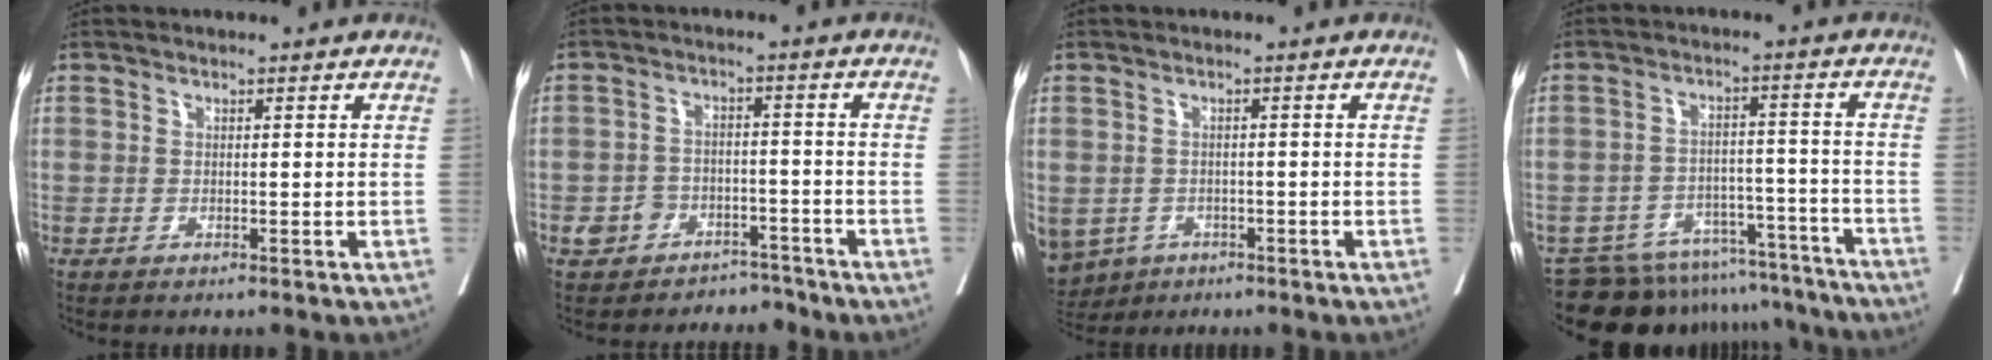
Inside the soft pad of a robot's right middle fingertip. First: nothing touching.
{"total": 5.4, "force": [-4.3, 3.3, 0.4], "torque": [-0.001, 0.020, -0.065]}
{"total": 10.6, "force": [-5.3, 8.5, 3.6], "torque": [-0.111, -0.007, -0.070]}
{"total": 16.4, "force": [-15.0, 5.9, 2.9], "torque": [-0.044, 0.027, -0.200]}